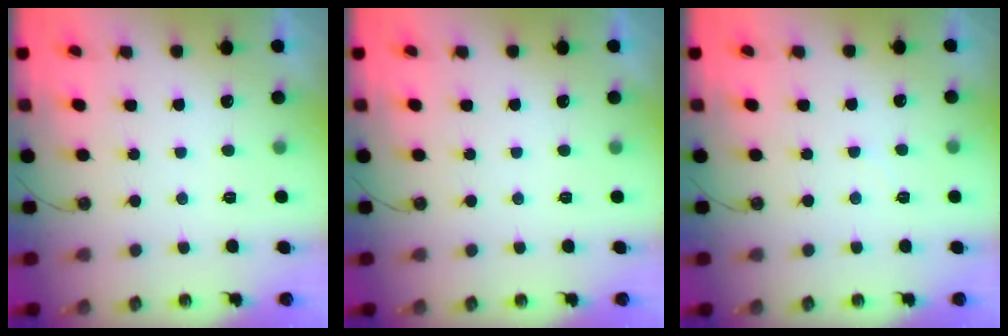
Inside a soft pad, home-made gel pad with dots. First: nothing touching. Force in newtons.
{"total": 0.0}
{"total": 3.5, "press": 3.4, "slide": 0.6}